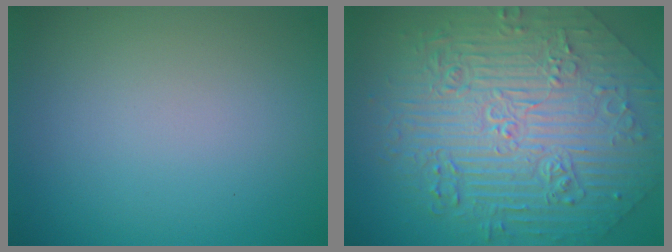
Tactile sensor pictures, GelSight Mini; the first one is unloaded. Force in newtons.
{"total": 10.1, "press": 7.6, "slide": 6.6}